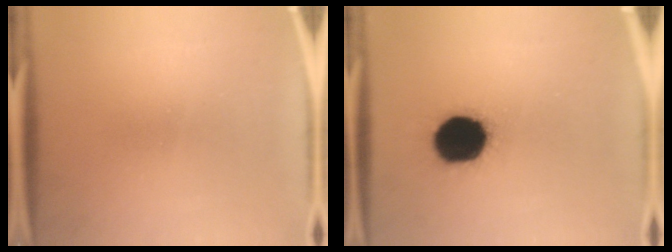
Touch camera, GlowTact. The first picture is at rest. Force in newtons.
{"total": 18.4}